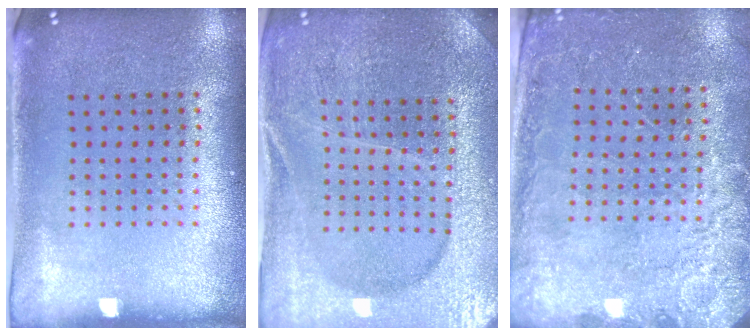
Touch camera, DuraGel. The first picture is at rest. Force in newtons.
{"total": 4.4, "press": 4.2, "slide": 1.4}
{"total": 2.6, "press": 2.5, "slide": 0.5}